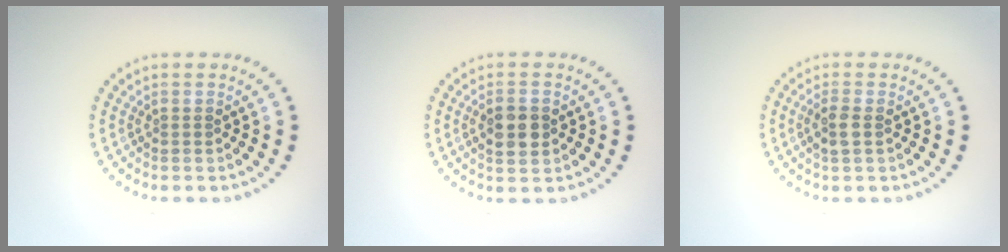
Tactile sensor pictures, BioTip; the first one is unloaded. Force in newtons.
{"total": 2.6, "press": 2.6, "slide": 0.2}
{"total": 1.6, "press": 1.5, "slide": 0.5}